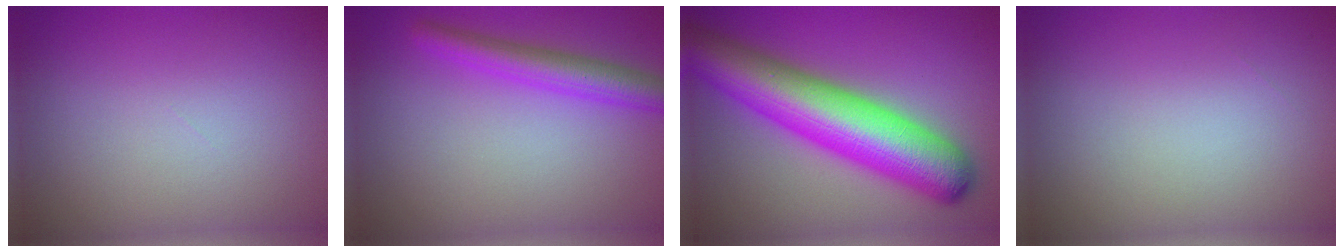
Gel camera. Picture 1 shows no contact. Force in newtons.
{"total": 3.7, "press": 3.7, "slide": 0.2}
{"total": 11.9, "press": 11.9, "slide": 0.3}
{"total": 0.0}